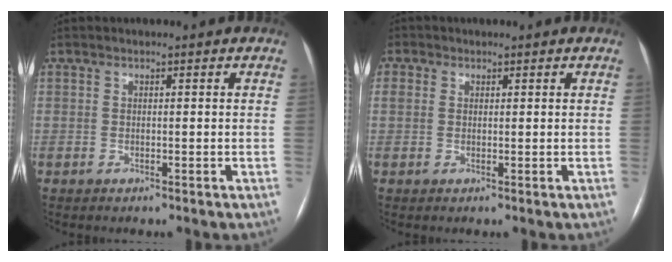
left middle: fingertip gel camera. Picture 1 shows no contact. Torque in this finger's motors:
{"motor_torque": [1.12, -1.02, 1.05, 0.21]}